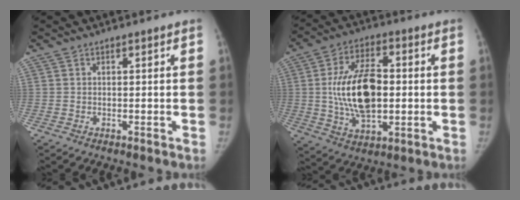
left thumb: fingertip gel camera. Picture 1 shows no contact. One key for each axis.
{"total": 16.0, "fx": 0.2, "fy": 8.7, "fz": 13.4, "tx": -0.221, "ty": 0.007, "tz": 0.006}